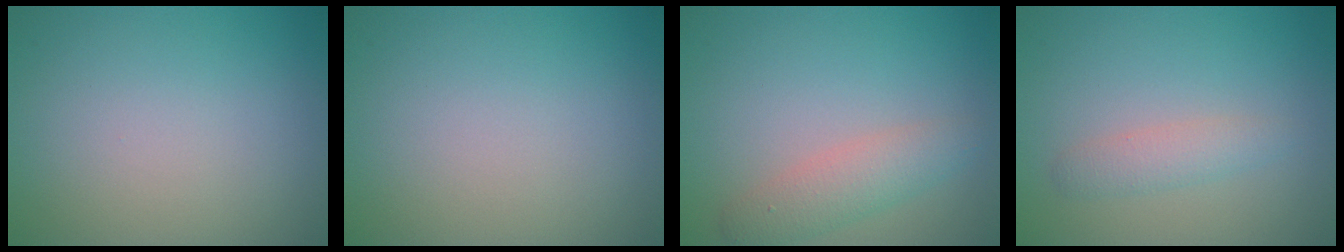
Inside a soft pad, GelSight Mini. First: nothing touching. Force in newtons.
{"total": 0.0}
{"total": 2.8, "press": 2.8, "slide": 0.1}
{"total": 1.8, "press": 1.8, "slide": 0.0}